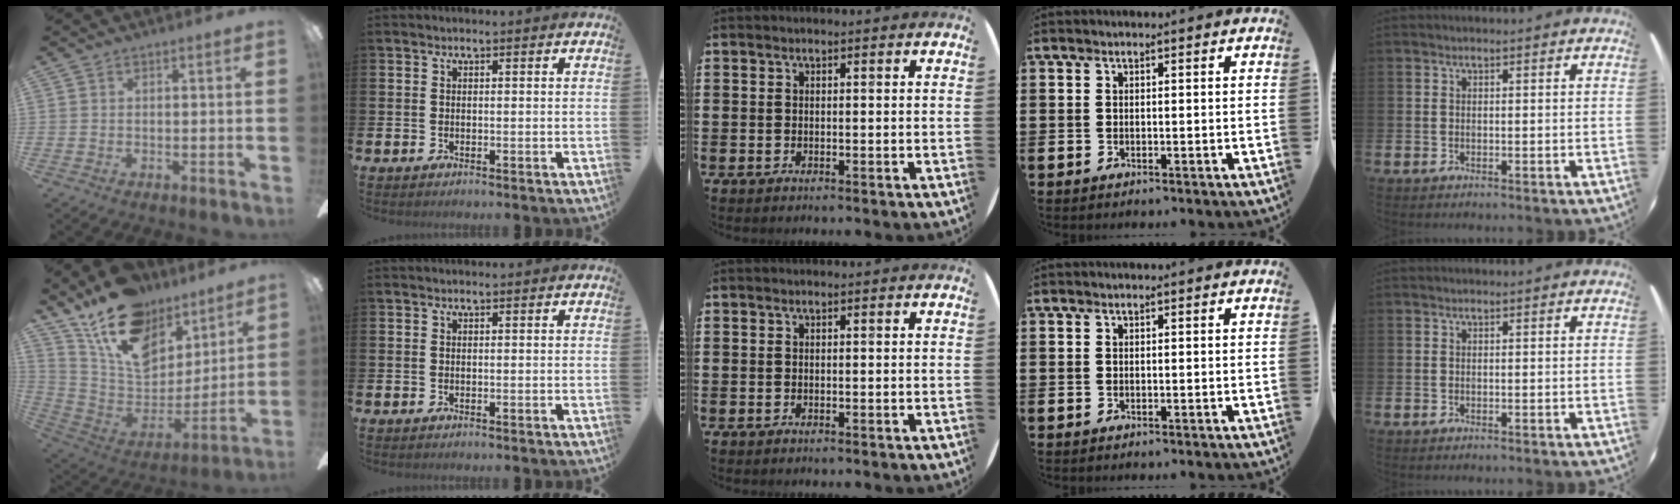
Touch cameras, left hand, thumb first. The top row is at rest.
{"thumb": {"total": 19.6, "force": [12.7, 11.3, 9.8], "torque": [-0.177, -0.076, 0.233]}}